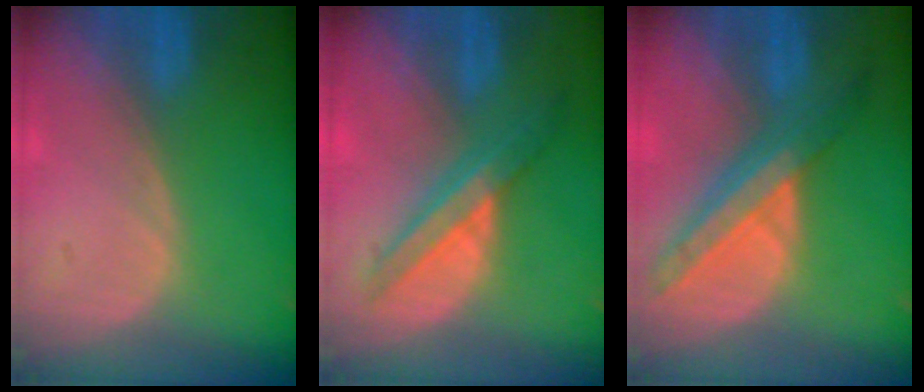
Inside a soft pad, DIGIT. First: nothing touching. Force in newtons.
{"total": 7.2, "press": 6.1, "slide": 3.8}
{"total": 8.6, "press": 7.5, "slide": 4.2}